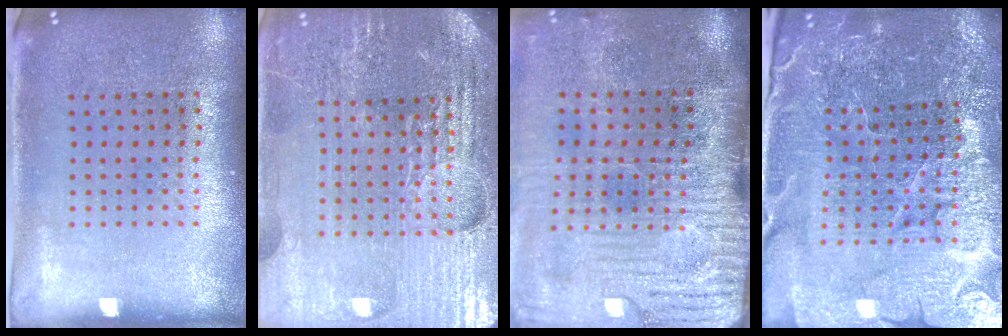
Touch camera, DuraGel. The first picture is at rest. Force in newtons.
{"total": 5.1, "press": 4.7, "slide": 1.9}
{"total": 4.8, "press": 3.9, "slide": 2.8}
{"total": 4.9, "press": 4.7, "slide": 1.4}